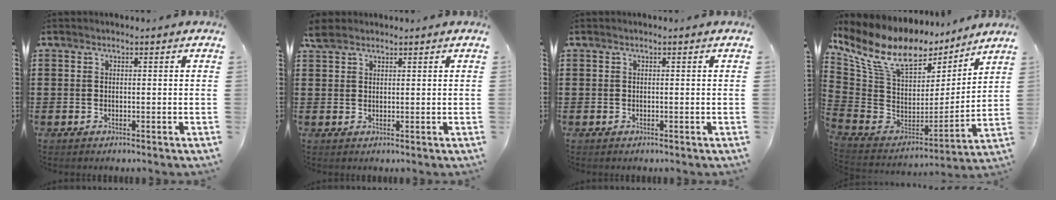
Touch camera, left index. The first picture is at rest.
{"total": 2.8, "force": [2.1, 1.3, 1.2], "torque": [-0.030, 0.007, 0.041]}
{"total": 0.0}
{"total": 11.9, "force": [8.0, 5.5, 6.9], "torque": [-0.172, -0.044, 0.143]}